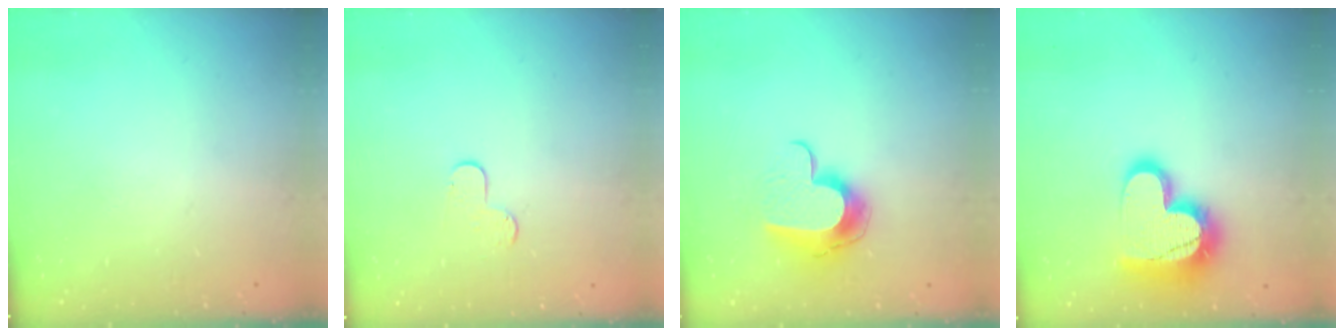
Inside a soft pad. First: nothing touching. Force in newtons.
{"total": 4.5, "press": 4.5, "slide": 0.4}
{"total": 11.5, "press": 11.5, "slide": 0.7}
{"total": 18.9, "press": 18.9, "slide": 1.4}